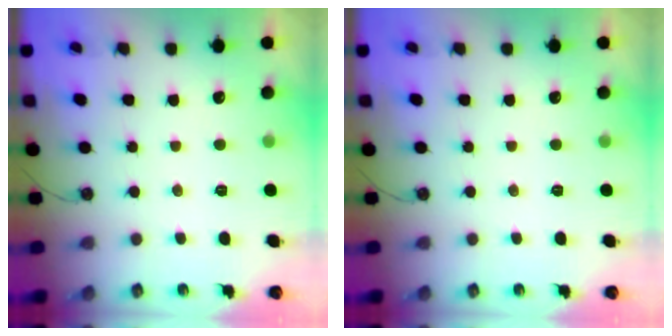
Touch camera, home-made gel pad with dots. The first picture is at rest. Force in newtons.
{"total": 0.0}